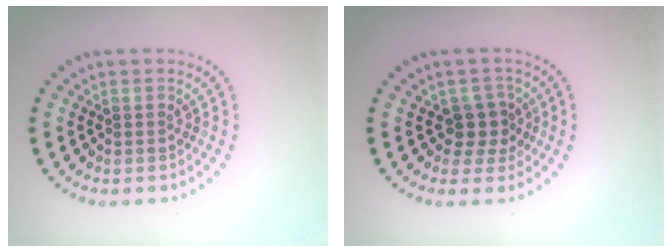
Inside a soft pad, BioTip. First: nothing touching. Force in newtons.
{"total": 2.5, "press": 2.0, "slide": 1.5}